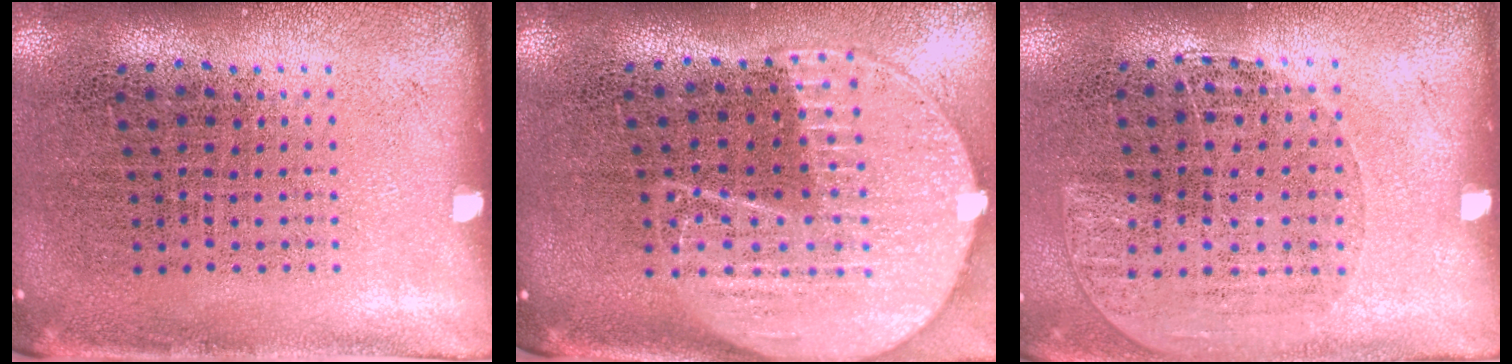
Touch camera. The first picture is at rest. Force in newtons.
{"total": 2.1, "press": 1.8, "slide": 1.1}
{"total": 1.1, "press": 1.0, "slide": 0.6}